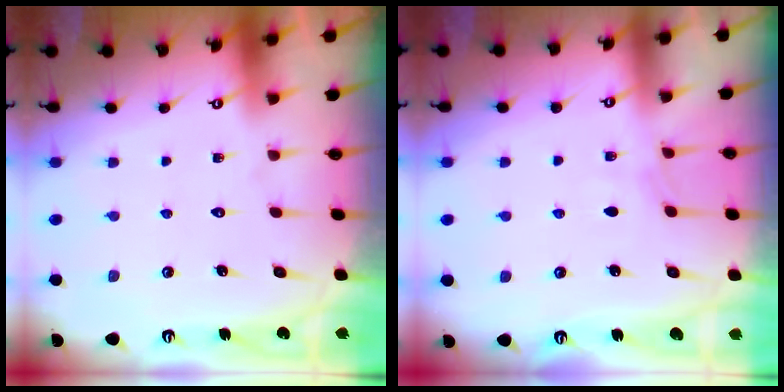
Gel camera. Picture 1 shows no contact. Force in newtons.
{"total": 3.2, "press": 3.2, "slide": 0.5}